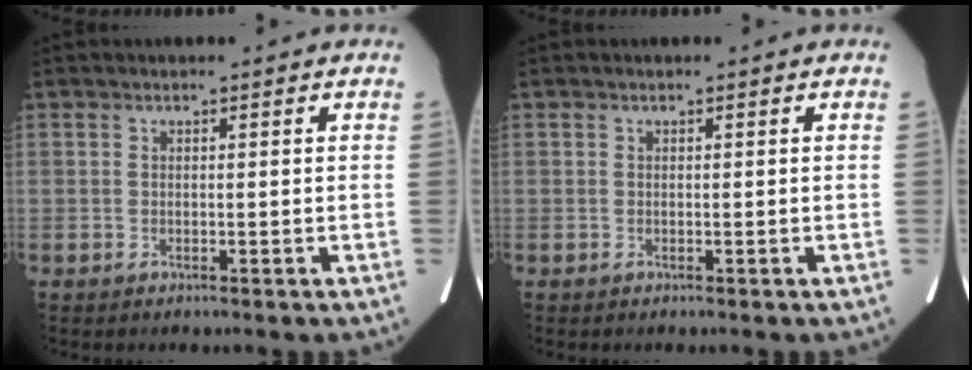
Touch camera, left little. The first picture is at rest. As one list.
[{"total": 0.0}]